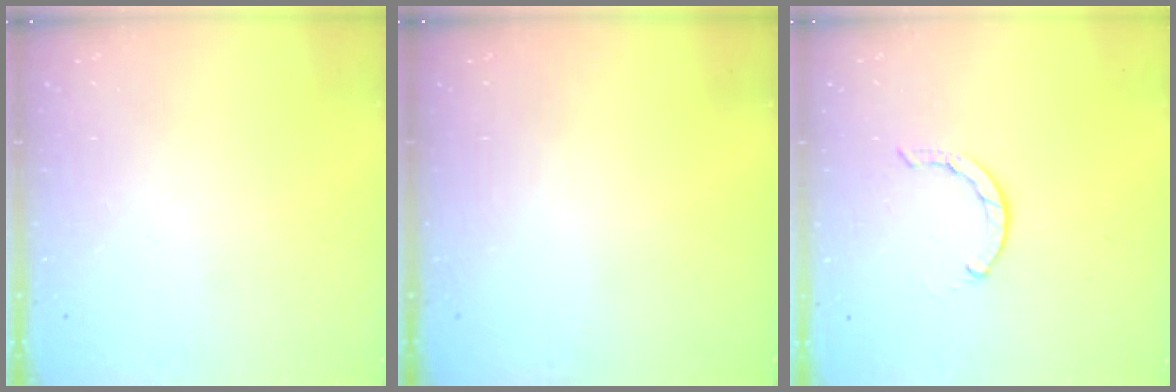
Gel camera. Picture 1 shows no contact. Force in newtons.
{"total": 0.0}
{"total": 1.6, "press": 1.5, "slide": 0.4}